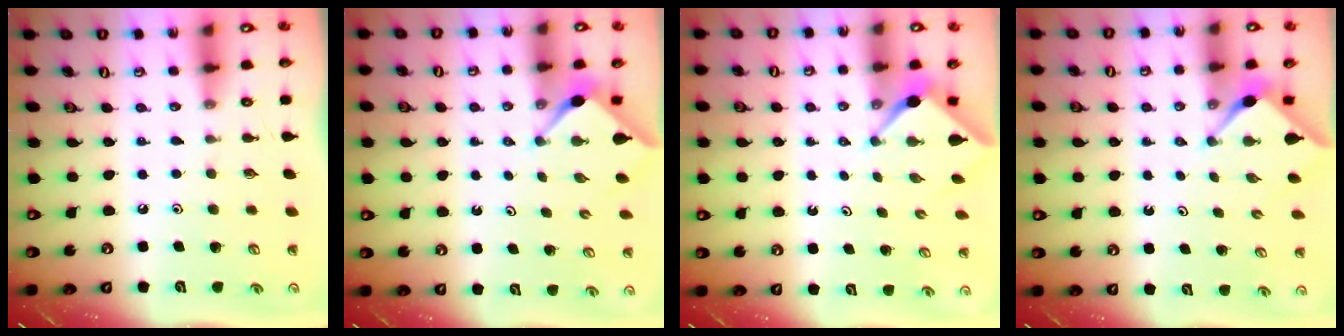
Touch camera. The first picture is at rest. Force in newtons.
{"total": 2.9, "press": 2.9, "slide": 0.3}
{"total": 2.5, "press": 2.5, "slide": 0.2}
{"total": 2.9, "press": 2.9, "slide": 0.3}